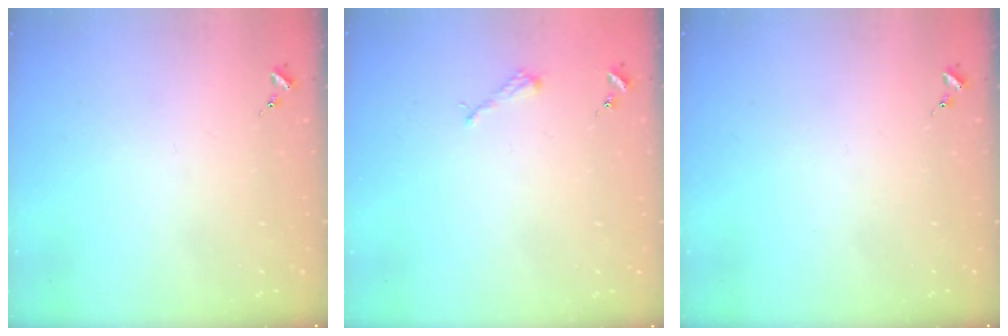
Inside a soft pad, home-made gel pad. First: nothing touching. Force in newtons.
{"total": 2.2, "press": 2.2, "slide": 0.3}
{"total": 0.0}